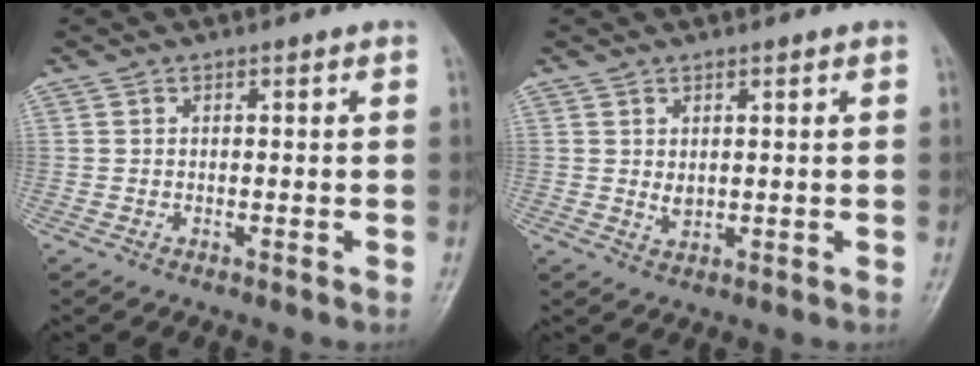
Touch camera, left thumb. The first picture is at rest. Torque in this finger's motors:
{"motor_torque": [0.09, 0.07, 0.32, -0.14, 0.00]}